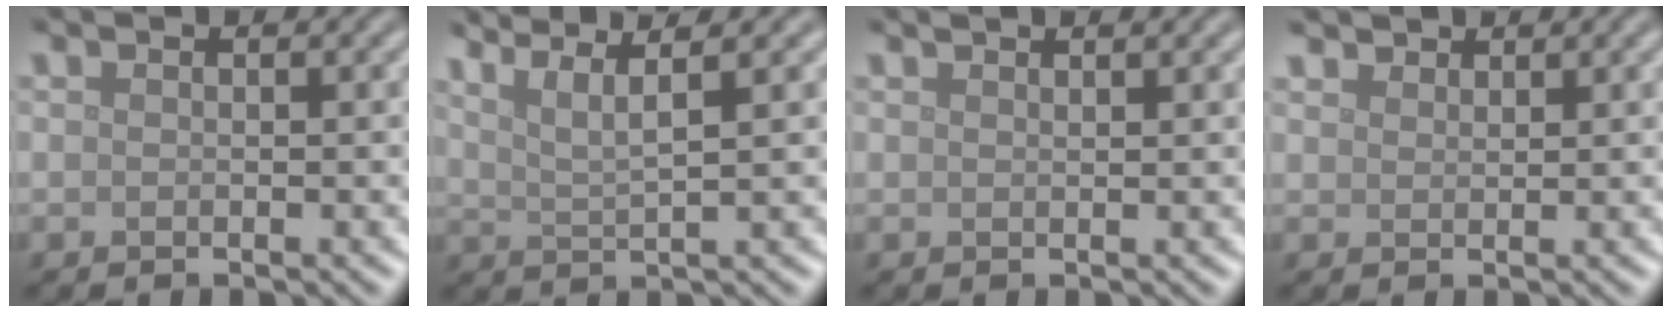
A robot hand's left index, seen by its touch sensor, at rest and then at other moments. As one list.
[{"total": 4.6, "force": [3.3, 1.0, 3.1], "torque": [-0.047, 0.019, 0.038]}, {"total": 1.2, "force": [1.1, 0.1, 0.4], "torque": [-0.003, -0.002, 0.012]}, {"total": 1.7, "force": [1.6, 0.6, 0.1], "torque": [-0.004, 0.003, 0.028]}]